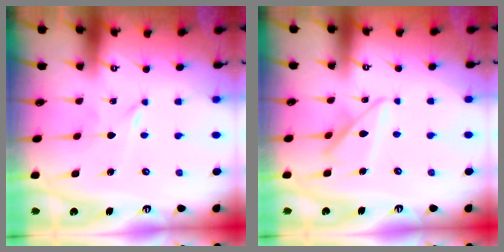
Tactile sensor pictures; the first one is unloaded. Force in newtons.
{"total": 12.1, "press": 12.1, "slide": 1.2}